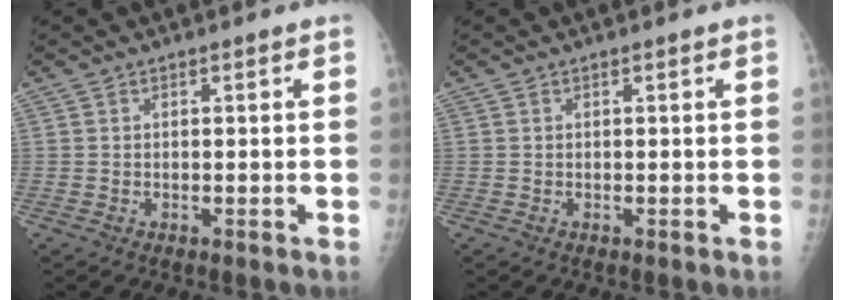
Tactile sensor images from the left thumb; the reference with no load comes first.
{"total": 0.0}